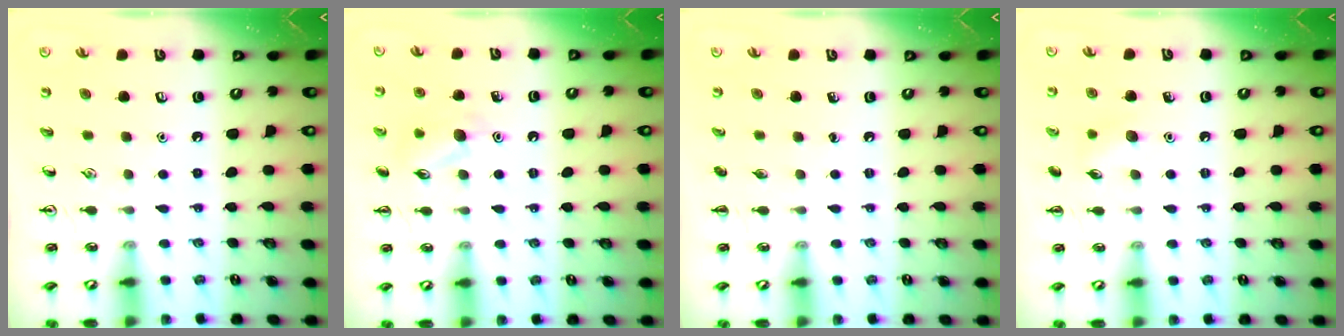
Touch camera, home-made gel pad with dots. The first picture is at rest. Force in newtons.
{"total": 8.8, "press": 8.7, "slide": 1.2}
{"total": 0.0}
{"total": 7.1, "press": 6.8, "slide": 2.0}